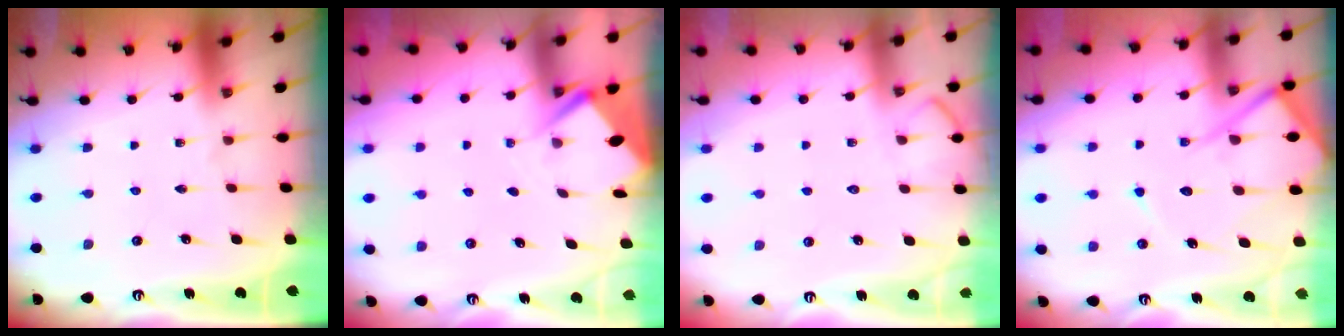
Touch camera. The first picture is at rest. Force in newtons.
{"total": 2.7, "press": 2.7, "slide": 0.4}
{"total": 4.6, "press": 4.5, "slide": 0.6}
{"total": 11.9, "press": 11.8, "slide": 1.2}